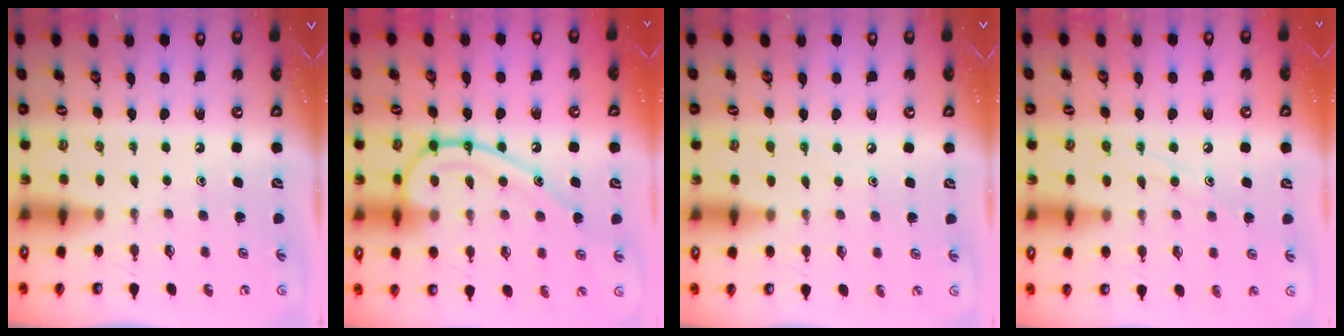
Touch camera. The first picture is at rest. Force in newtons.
{"total": 14.9, "press": 14.8, "slide": 1.5}
{"total": 4.8, "press": 4.8, "slide": 0.6}
{"total": 8.4, "press": 8.4, "slide": 0.7}